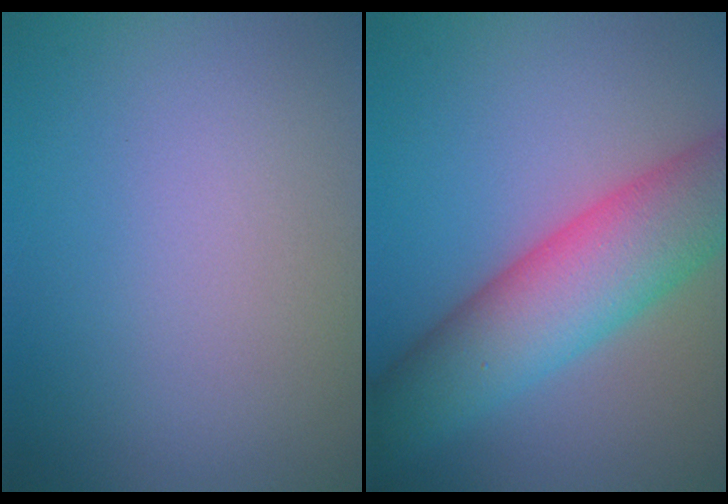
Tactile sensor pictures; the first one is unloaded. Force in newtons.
{"total": 9.2, "press": 9.2, "slide": 0.2}